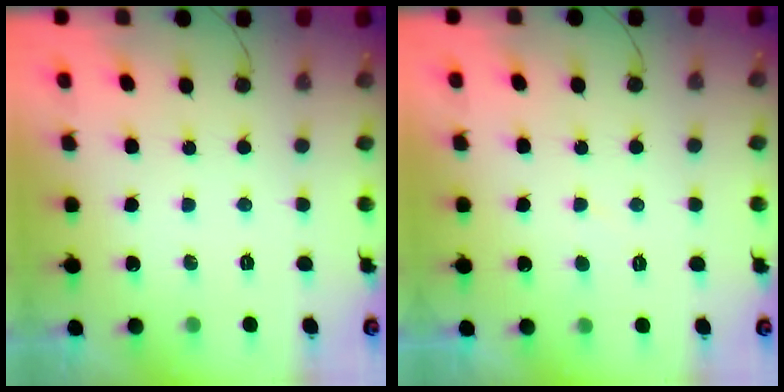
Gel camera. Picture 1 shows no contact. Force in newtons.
{"total": 2.5, "press": 2.5, "slide": 0.2}